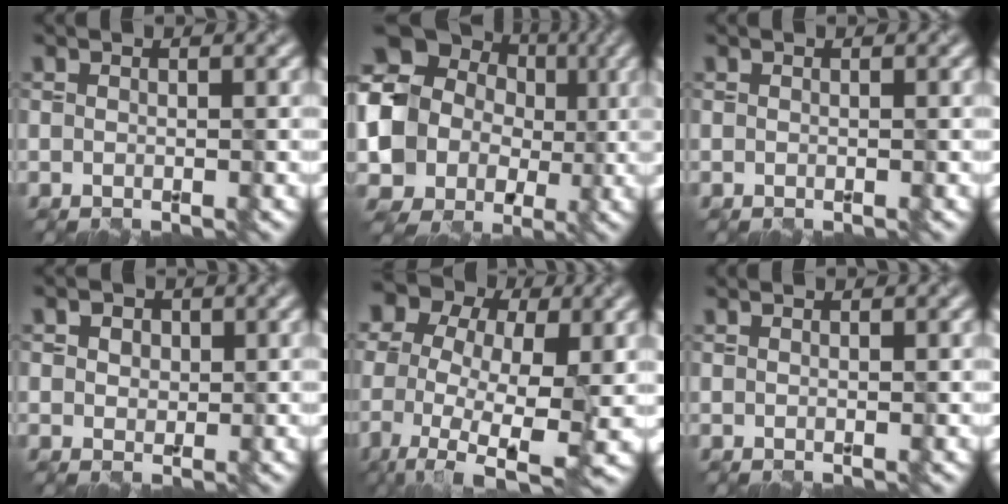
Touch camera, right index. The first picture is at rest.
{"total": 9.6, "force": [1.2, 8.8, 3.7], "torque": [-0.090, -0.011, -0.005]}
{"total": 0.0}
{"total": 3.2, "force": [1.6, 2.3, 1.5], "torque": [-0.023, 0.012, 0.008]}
{"total": 13.0, "force": [-1.5, 7.7, 10.3], "torque": [-0.176, -0.002, -0.027]}
{"total": 0.0}